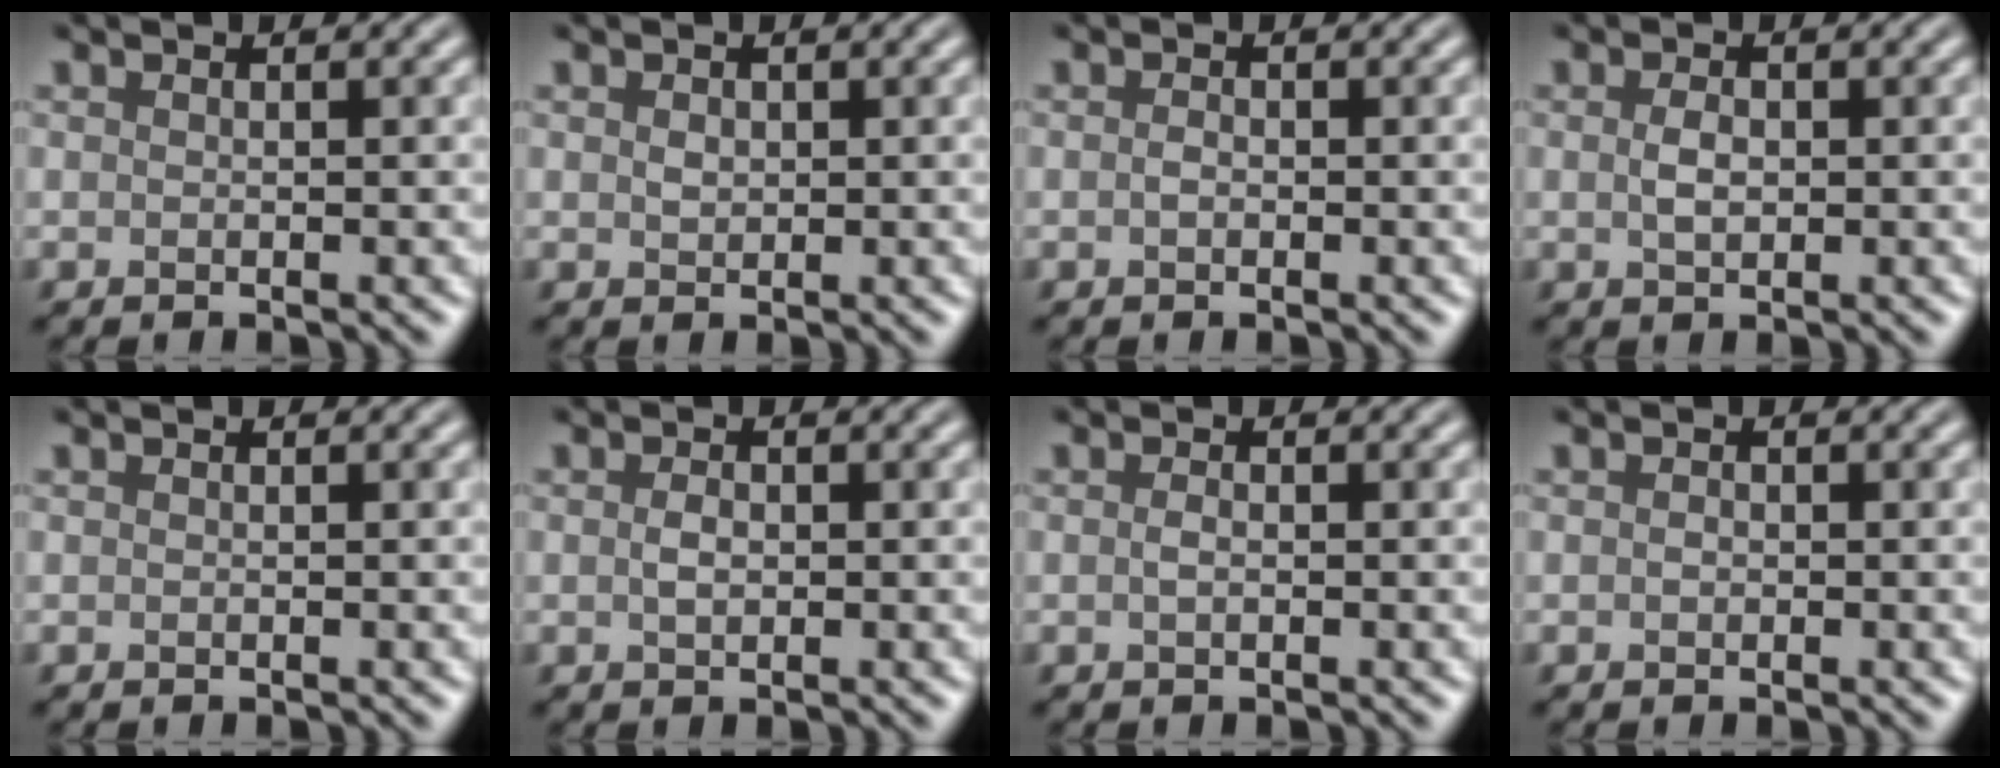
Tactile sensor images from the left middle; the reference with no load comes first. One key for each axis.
{"total": 0.9, "fx": 0.2, "fy": 0.7, "fz": 0.5, "tx": -0.013, "ty": -0.001, "tz": 0.004}
{"total": 0.7, "fx": -0.2, "fy": 0.5, "fz": 0.5, "tx": -0.014, "ty": 0.001, "tz": -0.005}
{"total": 1.7, "fx": 0.1, "fy": 1.1, "fz": 1.3, "tx": -0.030, "ty": 0.000, "tz": 0.002}
{"total": 0.0}
{"total": 1.3, "fx": 0.0, "fy": 0.8, "fz": 1.0, "tx": -0.022, "ty": 0.000, "tz": -0.001}
{"total": 0.8, "fx": -0.1, "fy": 0.4, "fz": 0.7, "tx": -0.019, "ty": 0.000, "tz": -0.003}
{"total": 0.5, "fx": -0.1, "fy": 0.4, "fz": 0.3, "tx": -0.008, "ty": 0.000, "tz": -0.003}